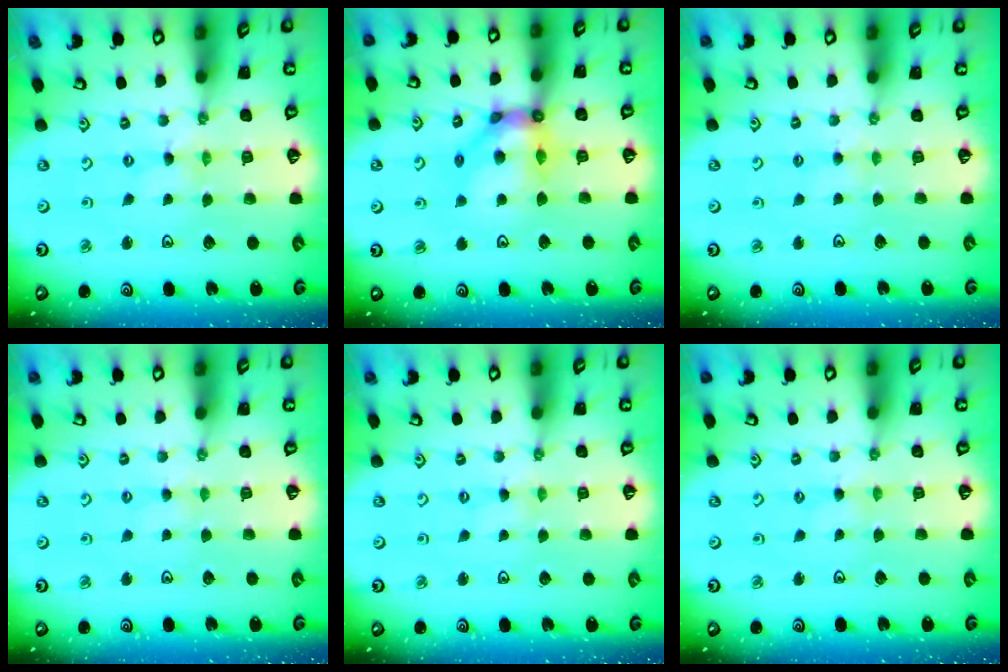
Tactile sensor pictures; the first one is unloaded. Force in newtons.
{"total": 12.3, "press": 12.1, "slide": 2.0}
{"total": 3.1, "press": 3.0, "slide": 0.4}
{"total": 2.4, "press": 2.4, "slide": 0.4}
{"total": 0.6, "press": 0.6, "slide": 0.1}
{"total": 0.9, "press": 0.8, "slide": 0.2}